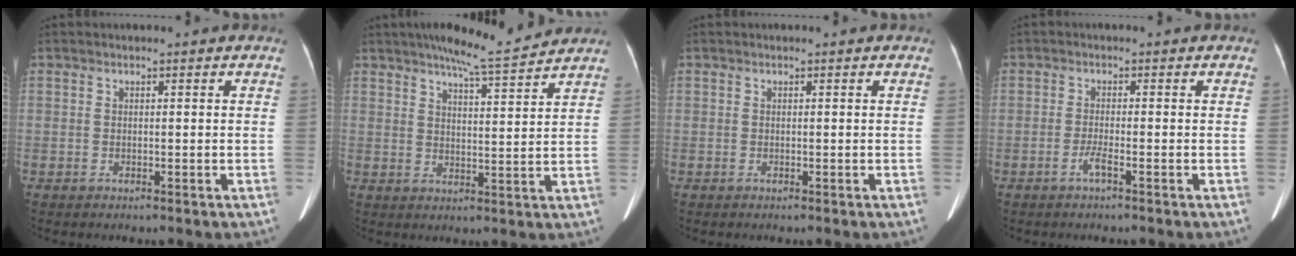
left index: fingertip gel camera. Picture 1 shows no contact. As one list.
[{"total": 8.7, "force": [7.9, -0.4, 3.6], "torque": [-0.062, 0.002, 0.115]}, {"total": 0.0}, {"total": 1.5, "force": [-1.0, -0.2, 1.2], "torque": [-0.026, -0.001, -0.021]}]